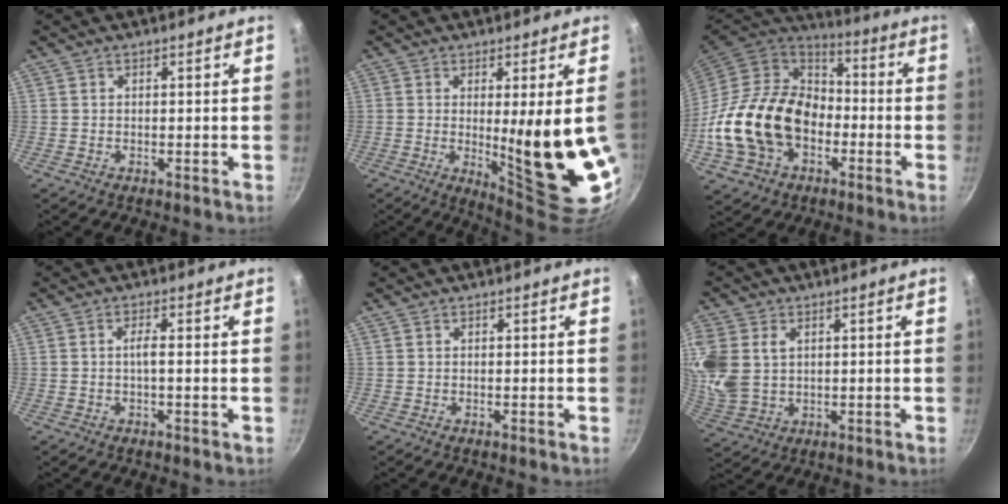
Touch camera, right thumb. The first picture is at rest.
{"total": 14.7, "force": [-0.7, 2.7, 14.4], "torque": [-0.195, -0.033, 0.008]}
{"total": 22.7, "force": [-5.6, 16.6, 14.5], "torque": [-0.256, 0.047, -0.100]}
{"total": 2.1, "force": [-0.2, 0.1, 2.1], "torque": [-0.047, 0.003, -0.006]}
{"total": 0.0}
{"total": 13.8, "force": [3.1, 10.4, 8.4], "torque": [-0.202, 0.003, 0.070]}